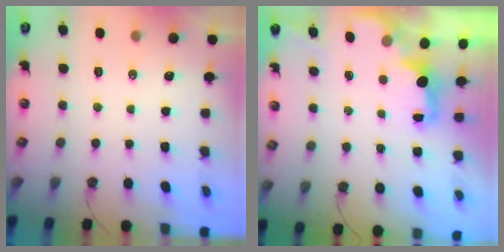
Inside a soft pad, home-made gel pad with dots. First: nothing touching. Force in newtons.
{"total": 1.9, "press": 1.7, "slide": 0.8}